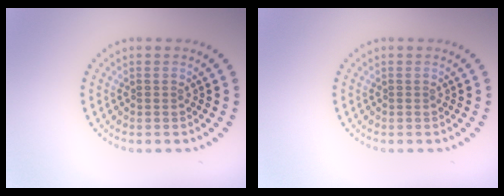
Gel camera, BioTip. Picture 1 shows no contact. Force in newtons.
{"total": 0.0}